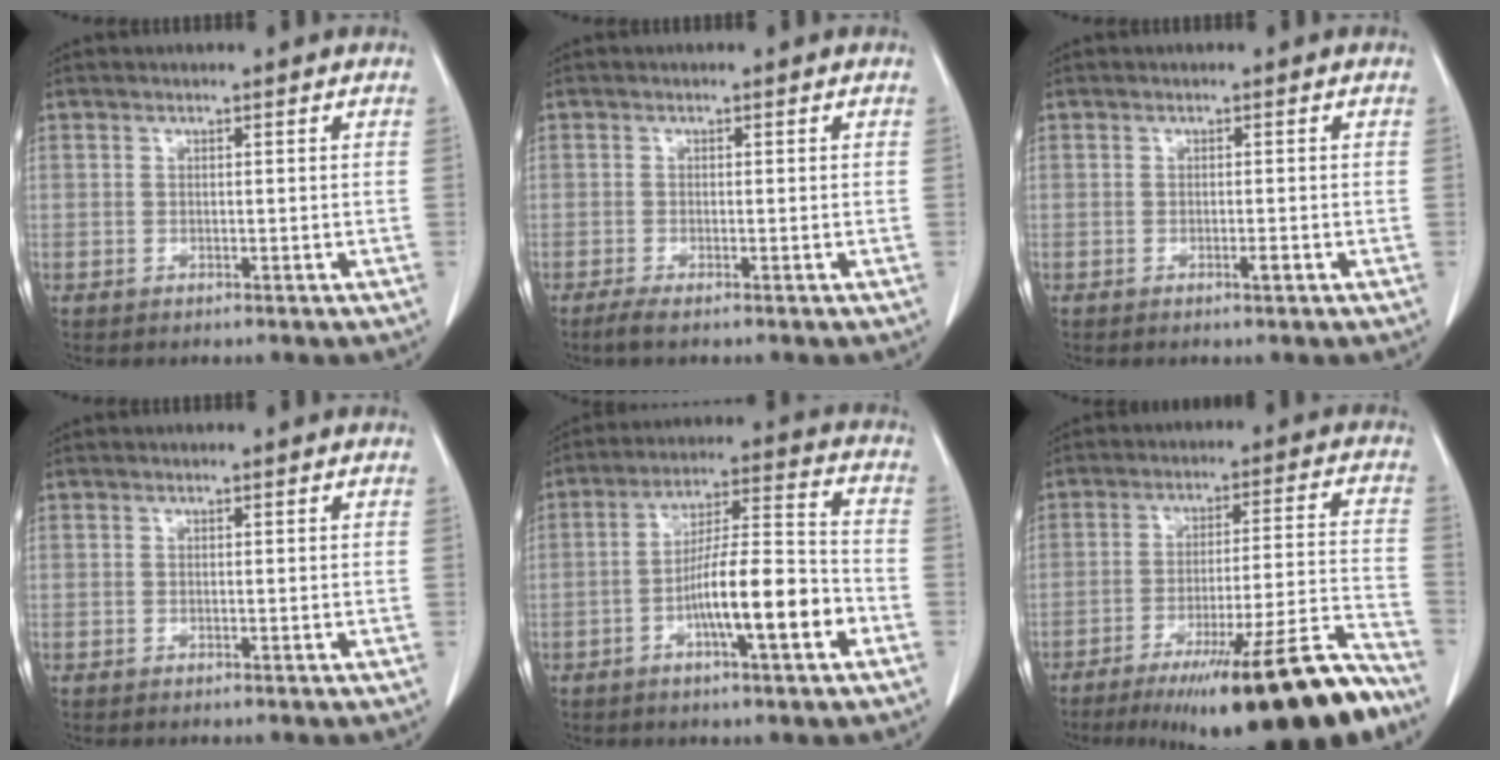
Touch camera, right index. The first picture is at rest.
{"total": 1.5, "force": [-1.0, 0.0, 1.0], "torque": [-0.028, -0.006, -0.023]}
{"total": 1.0, "force": [-0.5, 0.0, 0.8], "torque": [-0.017, -0.001, -0.007]}
{"total": 0.0}
{"total": 12.5, "force": [-4.6, 1.5, 11.6], "torque": [-0.197, 0.012, -0.075]}
{"total": 20.4, "force": [-15.0, 0.8, 13.7], "torque": [-0.146, 0.003, -0.231]}